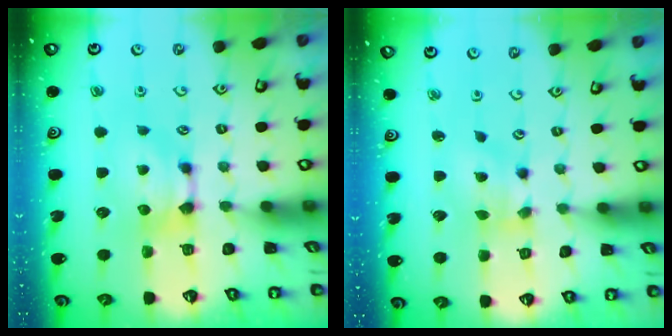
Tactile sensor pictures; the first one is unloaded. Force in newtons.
{"total": 1.3, "press": 0.1, "slide": 1.3}